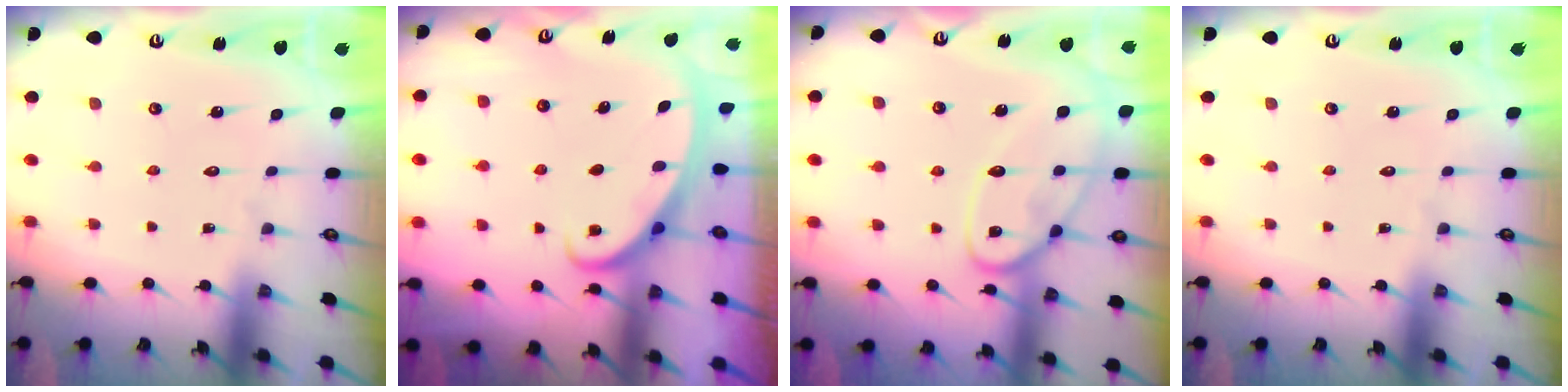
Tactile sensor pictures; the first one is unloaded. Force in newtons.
{"total": 2.5, "press": 2.5, "slide": 0.4}
{"total": 16.6, "press": 16.5, "slide": 1.4}
{"total": 0.0}